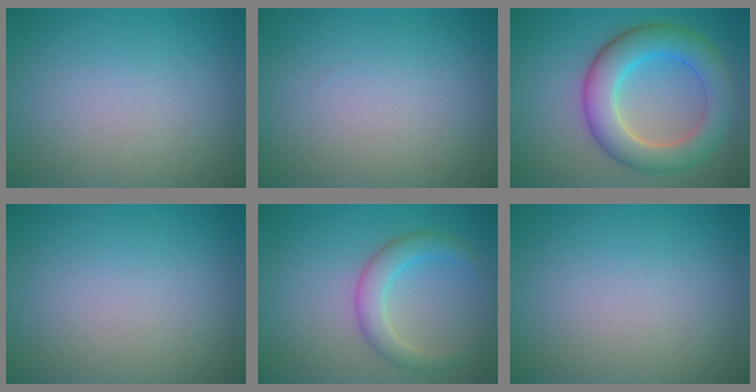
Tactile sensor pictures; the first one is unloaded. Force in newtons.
{"total": 0.0}
{"total": 6.8, "press": 6.8, "slide": 0.2}
{"total": 0.0}
{"total": 3.2, "press": 3.2, "slide": 0.1}
{"total": 0.0}